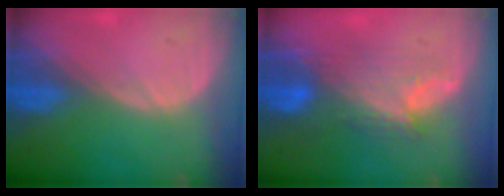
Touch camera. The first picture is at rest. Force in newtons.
{"total": 8.6, "press": 7.8, "slide": 3.6}